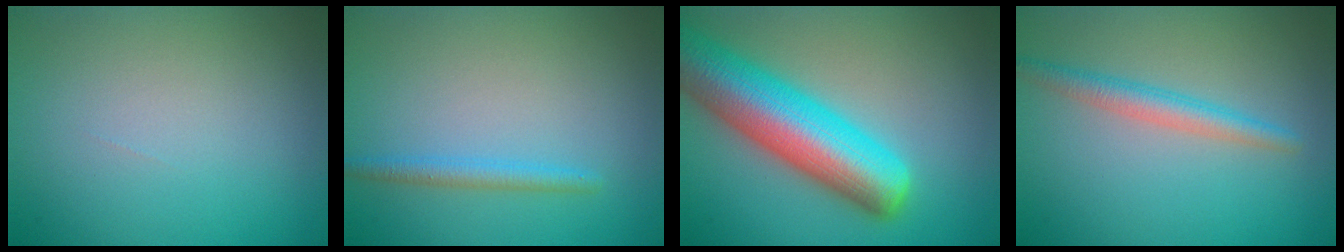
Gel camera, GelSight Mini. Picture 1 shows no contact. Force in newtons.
{"total": 1.7, "press": 1.7, "slide": 0.0}
{"total": 10.3, "press": 10.3, "slide": 0.6}
{"total": 2.5, "press": 2.5, "slide": 0.0}